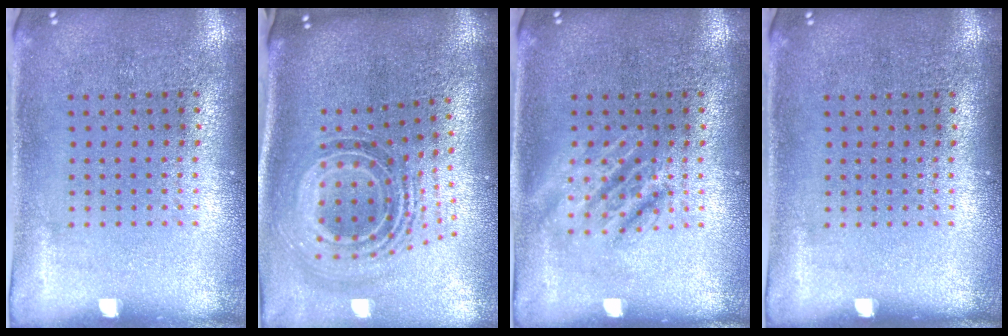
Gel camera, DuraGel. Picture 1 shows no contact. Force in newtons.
{"total": 1.8, "press": 1.3, "slide": 1.2}
{"total": 2.3, "press": 2.2, "slide": 0.3}
{"total": 0.0}